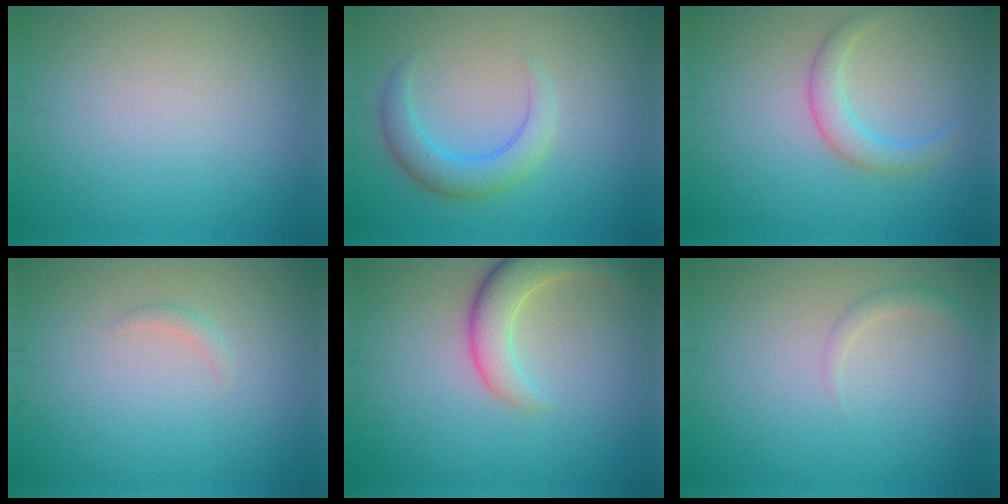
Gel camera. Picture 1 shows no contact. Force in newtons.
{"total": 3.2, "press": 3.2, "slide": 0.2}
{"total": 2.4, "press": 2.4, "slide": 0.1}
{"total": 0.7, "press": 0.7, "slide": 0.0}
{"total": 4.6, "press": 4.6, "slide": 0.5}
{"total": 1.2, "press": 1.2, "slide": 0.1}